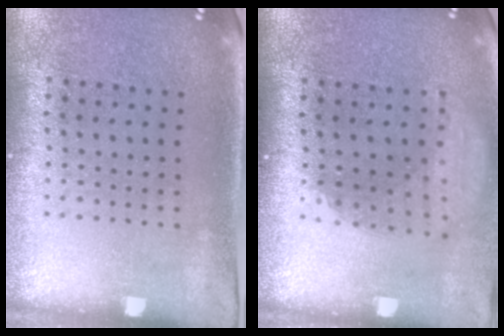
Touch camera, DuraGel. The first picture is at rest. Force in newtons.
{"total": 1.8, "press": 1.4, "slide": 1.2}